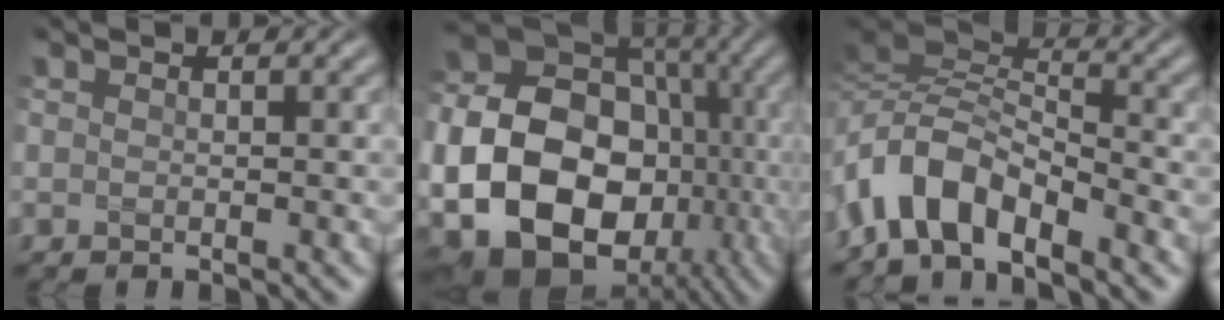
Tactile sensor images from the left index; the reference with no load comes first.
{"total": 21.4, "force": [-4.1, 17.5, 11.7], "torque": [-0.219, -0.014, -0.100]}
{"total": 5.6, "force": [-3.5, 2.3, 3.8], "torque": [-0.064, 0.007, -0.079]}